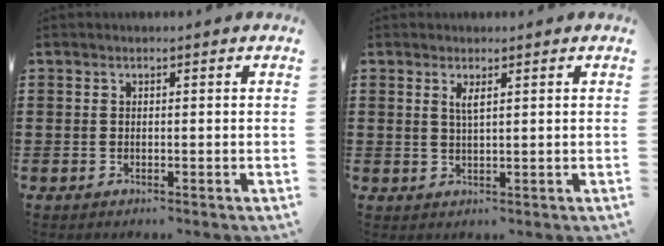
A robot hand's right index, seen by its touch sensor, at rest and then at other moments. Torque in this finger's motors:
{"motor_torque": [0.05, -0.05, 0.01, 0.05]}